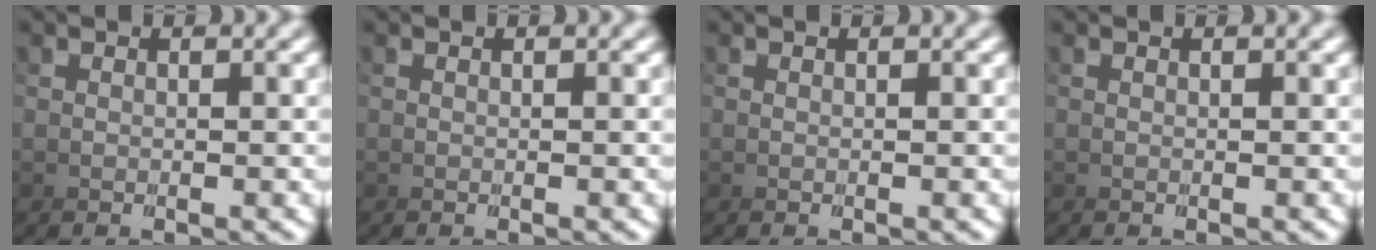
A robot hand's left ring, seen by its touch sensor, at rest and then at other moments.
{"total": 0.0}
{"total": 0.0}
{"total": 0.0}